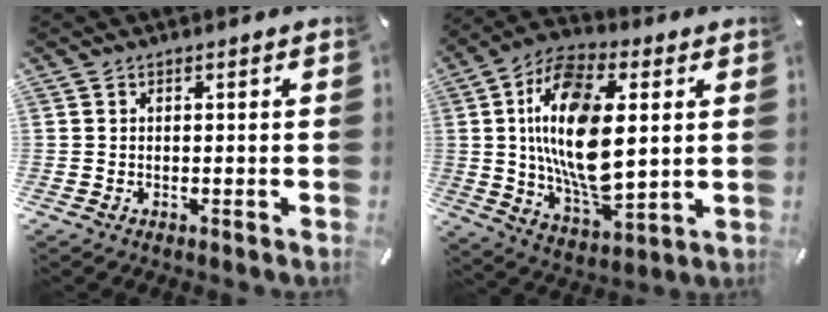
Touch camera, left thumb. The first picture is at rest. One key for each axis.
{"total": 20.0, "fx": 3.9, "fy": 10.5, "fz": 16.5, "tx": -0.323, "ty": -0.006, "tz": 0.064}